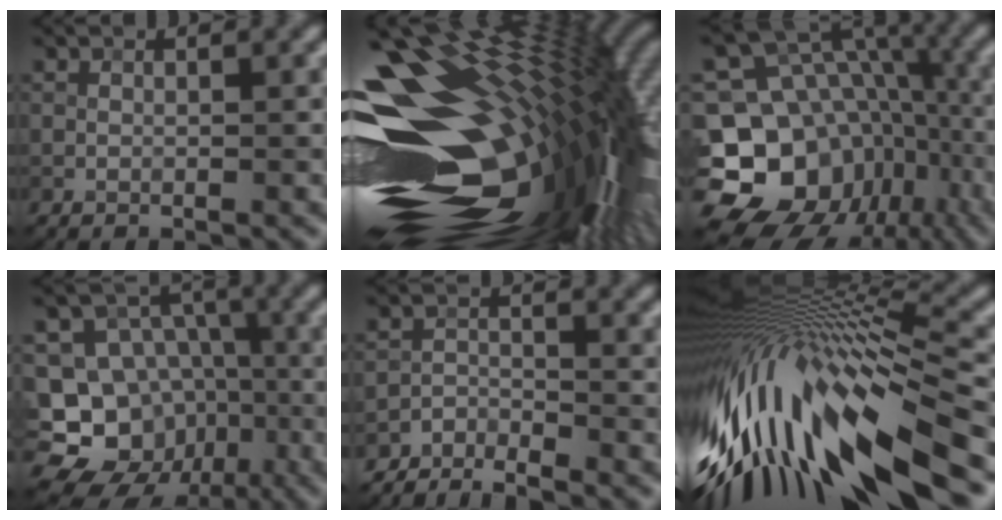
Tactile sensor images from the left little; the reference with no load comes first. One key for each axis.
{"total": 19.2, "fx": -1.8, "fy": 9.6, "fz": 16.5, "tx": -0.263, "ty": 0.005, "tz": -0.025}
{"total": 16.3, "fx": -5.9, "fy": 13.6, "fz": 6.8, "tx": -0.139, "ty": 0.013, "tz": -0.100}
{"total": 15.8, "fx": -6.4, "fy": 13.6, "fz": 4.6, "tx": -0.087, "ty": -0.018, "tz": -0.103}
{"total": 3.0, "fx": -3.0, "fy": 0.2, "fz": 0.1, "tx": 0.000, "ty": 0.000, "tz": -0.063}
{"total": 16.5, "fx": -3.3, "fy": 5.4, "fz": 15.3, "tx": -0.290, "ty": 0.001, "tz": -0.063}